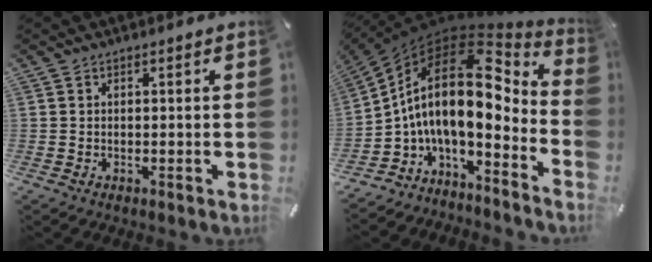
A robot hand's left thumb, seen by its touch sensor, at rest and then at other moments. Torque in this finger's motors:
{"motor_torque": [-0.57, 3.42, 1.75, 1.02, 0.39]}